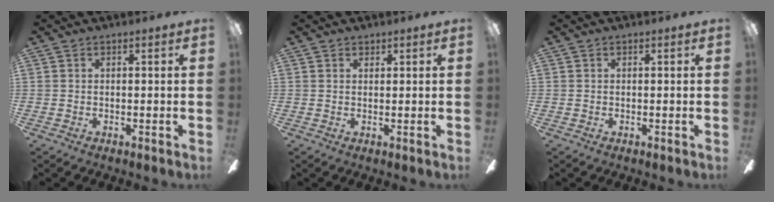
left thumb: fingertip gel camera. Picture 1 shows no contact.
{"total": 1.0, "force": [0.9, 0.5, 0.0], "torque": [0.008, -0.003, 0.016]}
{"total": 0.0}